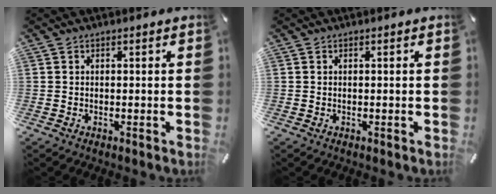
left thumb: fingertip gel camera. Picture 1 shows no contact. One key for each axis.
{"total": 0.0}